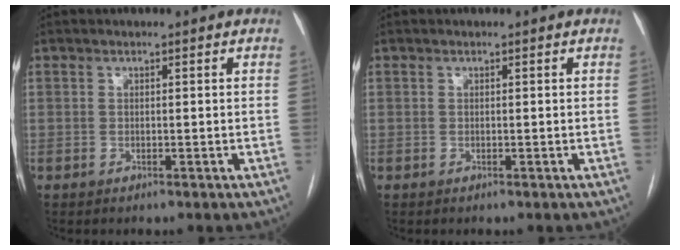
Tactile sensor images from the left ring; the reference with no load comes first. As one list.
[{"total": 0.0}]